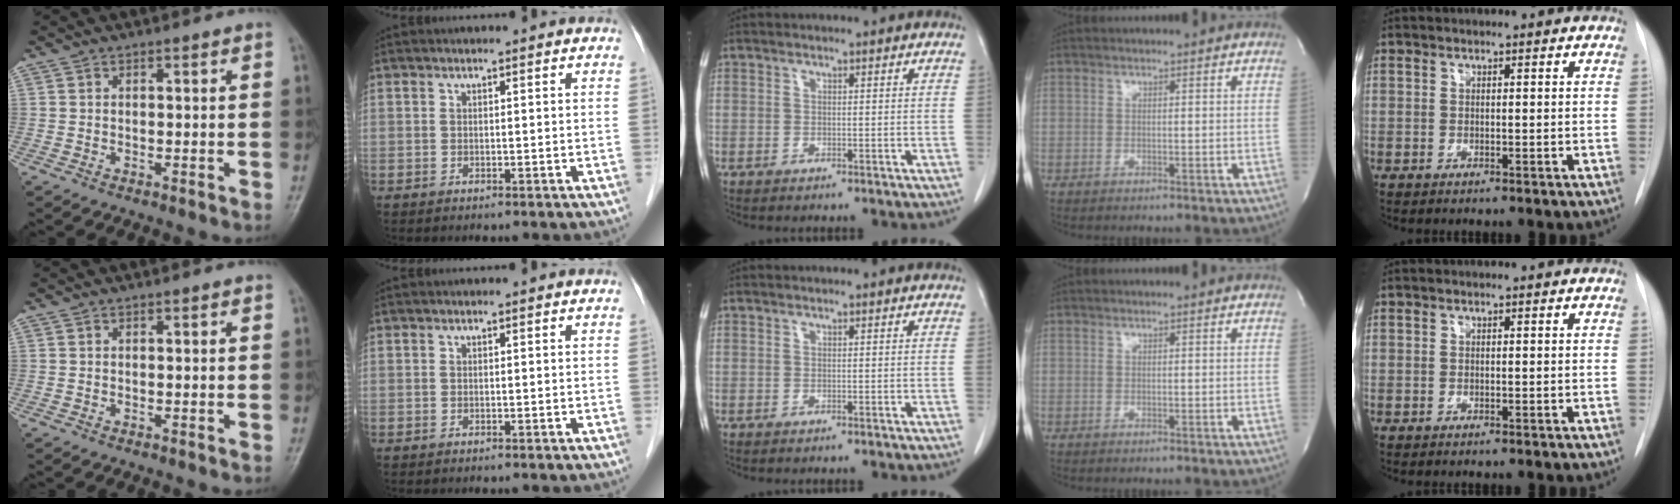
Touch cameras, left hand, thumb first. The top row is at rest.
{}